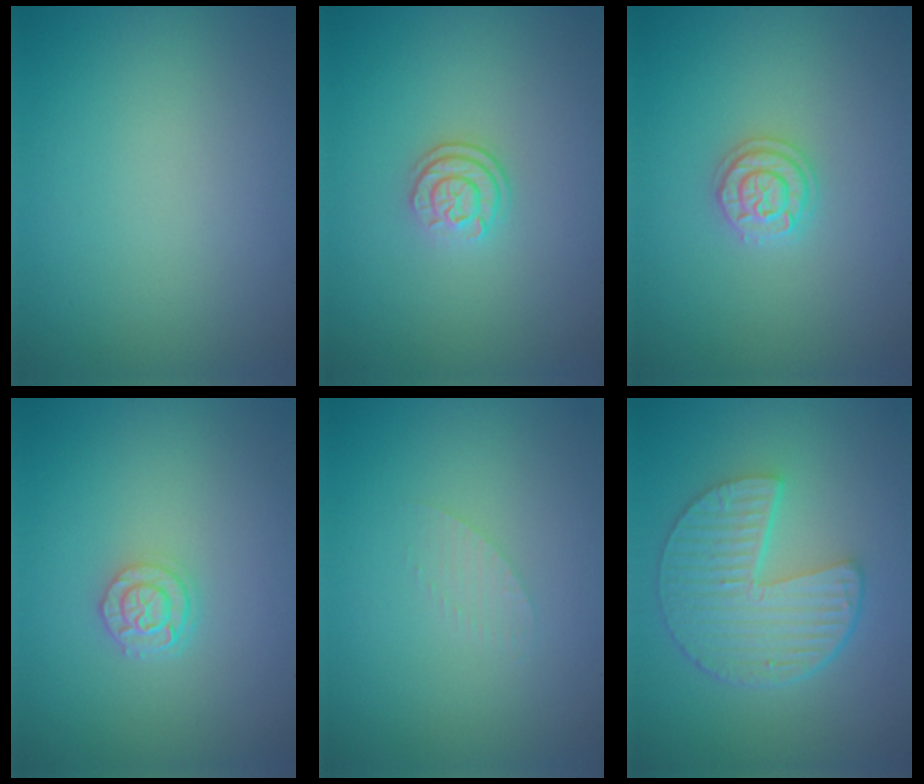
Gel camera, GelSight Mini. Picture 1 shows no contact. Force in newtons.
{"total": 2.4, "press": 1.8, "slide": 1.5}
{"total": 2.0, "press": 2.0, "slide": 0.3}
{"total": 2.3, "press": 1.9, "slide": 1.4}
{"total": 1.0, "press": 1.0, "slide": 0.1}
{"total": 6.2, "press": 4.4, "slide": 4.3}